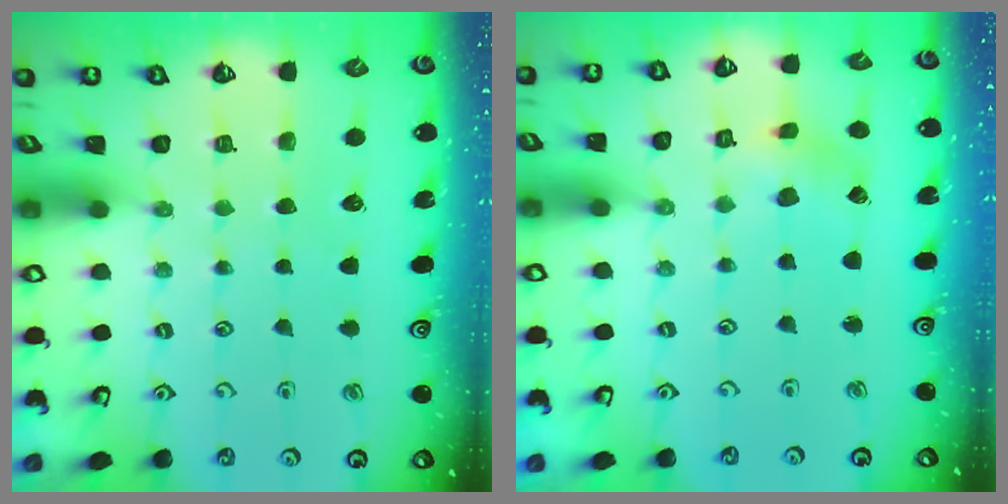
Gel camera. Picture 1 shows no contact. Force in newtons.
{"total": 1.7, "press": 1.7, "slide": 0.2}